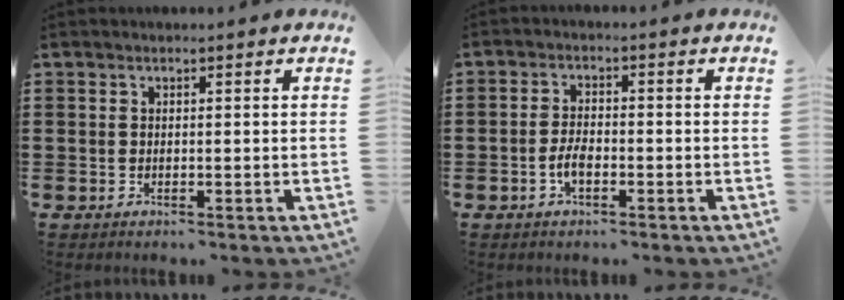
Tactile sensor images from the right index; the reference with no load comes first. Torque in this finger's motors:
{"motor_torque": [2.14, 0.00, 0.16, 0.05]}